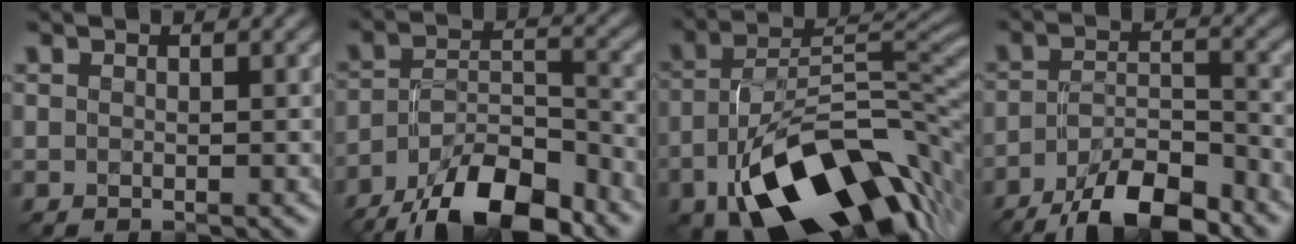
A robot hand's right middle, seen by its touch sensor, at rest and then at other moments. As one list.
[{"total": 10.7, "force": [-7.9, 3.6, 6.3], "torque": [-0.100, 0.007, -0.142]}, {"total": 15.3, "force": [-7.2, 8.2, 10.8], "torque": [-0.189, 0.003, -0.124]}, {"total": 8.1, "force": [-5.9, 2.4, 5.1], "torque": [-0.085, -0.002, -0.102]}]